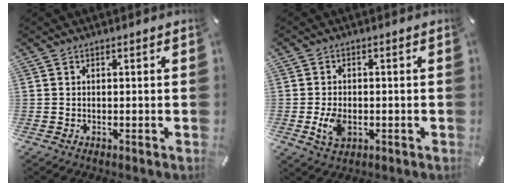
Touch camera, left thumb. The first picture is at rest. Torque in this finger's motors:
{"motor_torque": [0.22, 1.06, 0.60, 0.28, 0.03]}